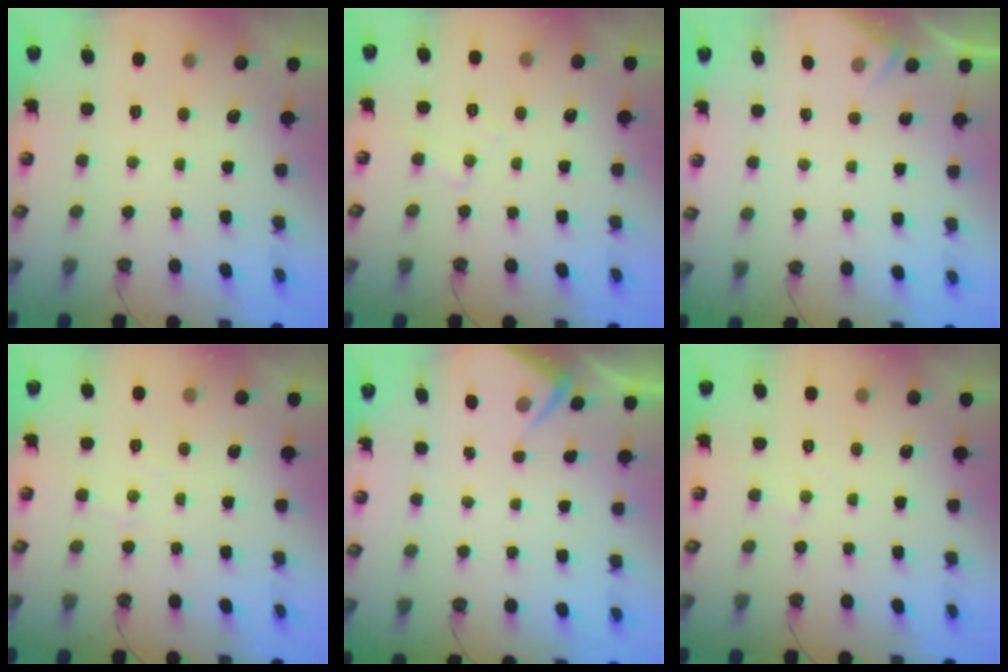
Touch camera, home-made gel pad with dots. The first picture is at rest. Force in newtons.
{"total": 5.5, "press": 5.5, "slide": 0.7}
{"total": 2.8, "press": 2.7, "slide": 0.4}
{"total": 3.6, "press": 3.6, "slide": 0.6}
{"total": 2.9, "press": 2.9, "slide": 0.4}
{"total": 3.3, "press": 3.3, "slide": 0.5}